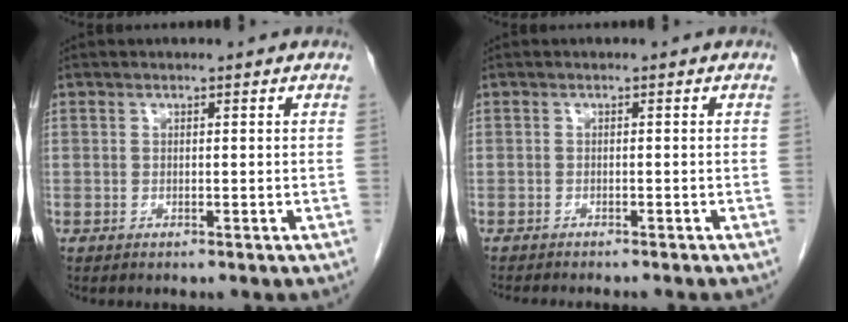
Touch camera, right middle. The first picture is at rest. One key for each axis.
{"total": 6.9, "fx": -6.0, "fy": 0.9, "fz": 3.1, "tx": -0.030, "ty": -0.010, "tz": -0.082}